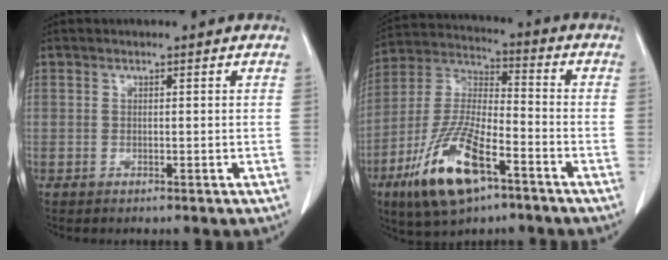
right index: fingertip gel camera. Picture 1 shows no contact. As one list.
[{"total": 15.8, "force": [-8.3, 4.9, 12.6], "torque": [-0.265, -0.012, -0.150]}]